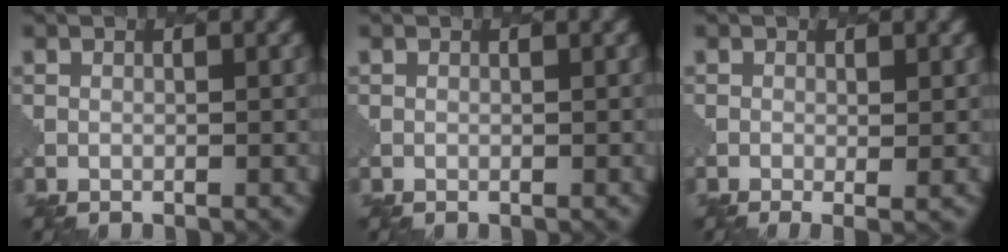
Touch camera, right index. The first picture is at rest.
{"total": 0.0}
{"total": 2.3, "force": [0.1, 0.7, 2.2], "torque": [-0.030, -0.001, 0.005]}